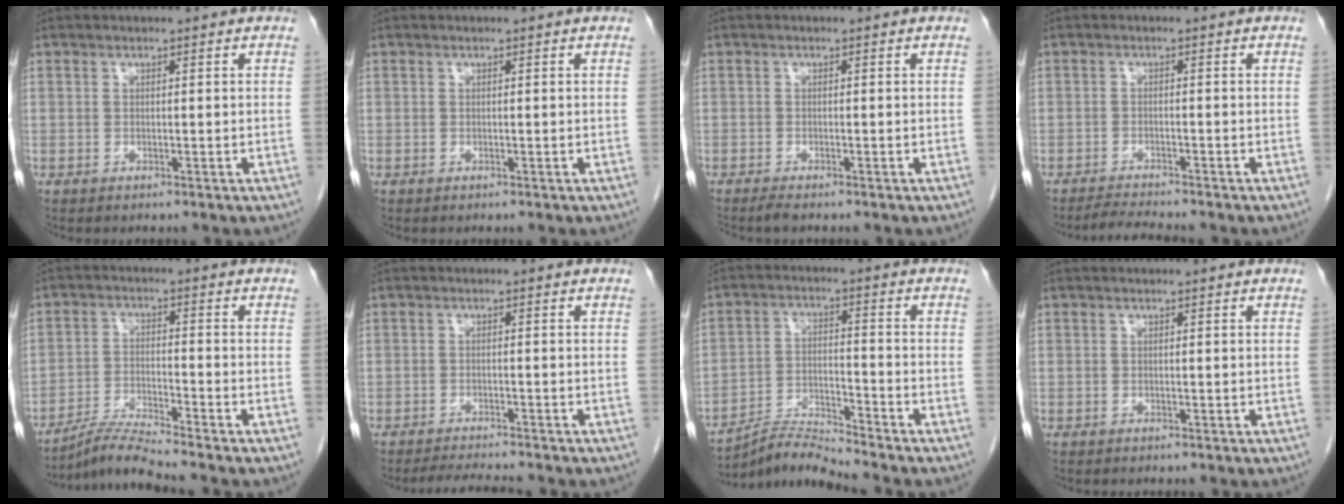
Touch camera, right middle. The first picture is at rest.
{"total": 0.0}
{"total": 1.2, "force": [-1.0, 0.0, 0.6], "torque": [-0.017, -0.004, -0.020]}
{"total": 3.4, "force": [-3.2, -0.6, 0.9], "torque": [-0.021, -0.017, -0.054]}
{"total": 5.7, "force": [-5.3, -1.8, 1.4], "torque": [-0.034, -0.020, -0.101]}
{"total": 3.8, "force": [-3.7, -0.5, 1.1], "torque": [-0.018, -0.016, -0.059]}
{"total": 6.4, "force": [-6.1, -1.6, 0.4], "torque": [-0.016, -0.002, -0.114]}
{"total": 0.0}